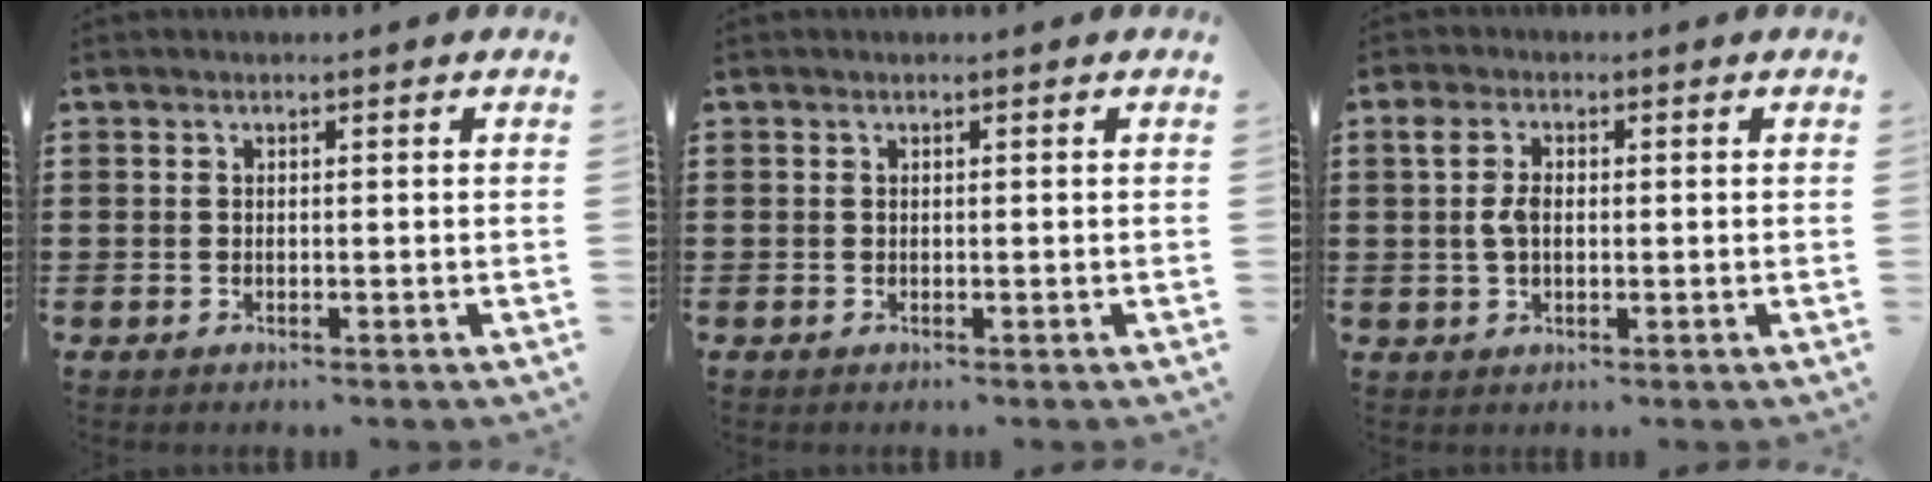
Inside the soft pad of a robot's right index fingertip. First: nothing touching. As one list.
[{"total": 0.0}, {"total": 3.7, "force": [0.3, 2.2, 3.0], "torque": [-0.070, 0.009, 0.001]}]